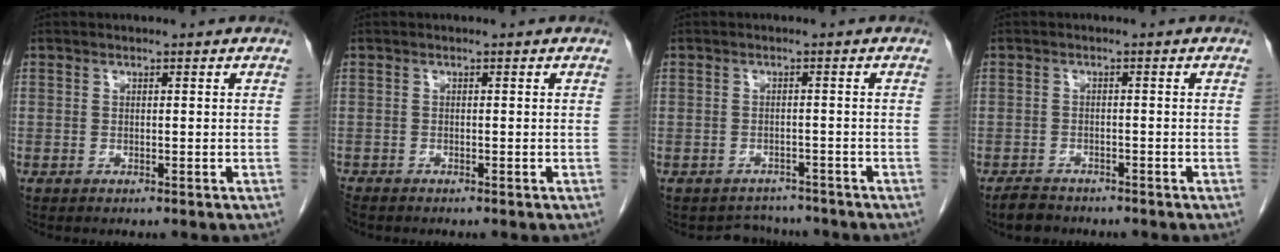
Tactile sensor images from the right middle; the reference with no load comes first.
{"total": 1.6, "force": [-1.5, 0.5, 0.4], "torque": [-0.012, -0.005, -0.026]}
{"total": 3.7, "force": [-3.3, 1.5, -0.6], "torque": [0.004, 0.007, -0.047]}
{"total": 3.3, "force": [-2.9, 1.3, 0.8], "torque": [-0.024, -0.005, -0.048]}